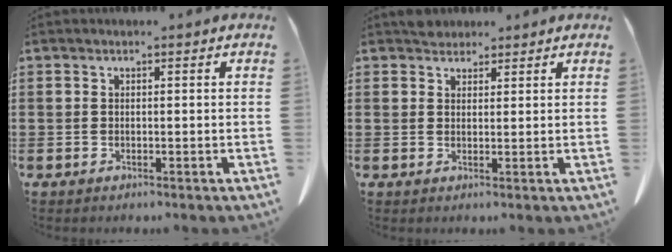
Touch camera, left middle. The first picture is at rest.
{"total": 2.4, "force": [2.2, 1.0, 0.3], "torque": [-0.003, 0.003, 0.042]}